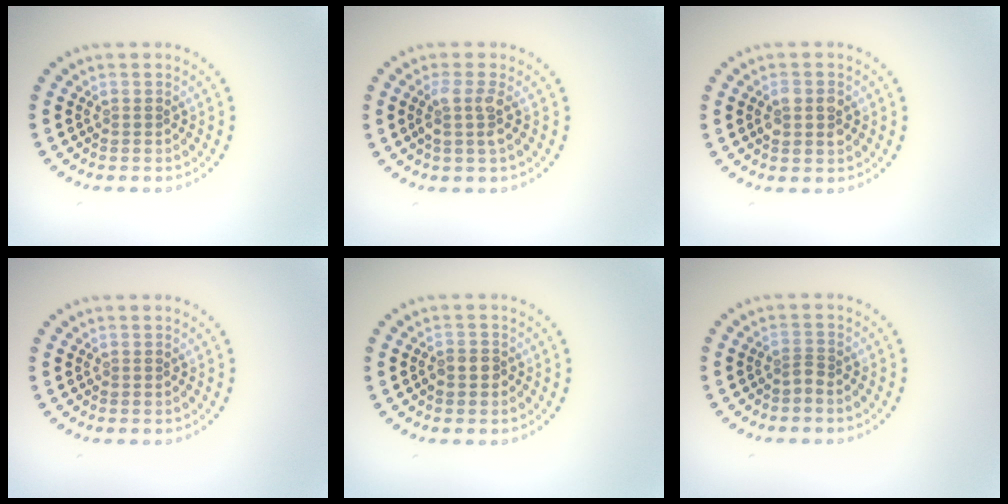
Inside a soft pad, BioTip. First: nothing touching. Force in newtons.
{"total": 2.0, "press": 1.6, "slide": 1.2}
{"total": 2.6, "press": 2.6, "slide": 0.3}
{"total": 0.0}
{"total": 1.7, "press": 1.6, "slide": 0.5}
{"total": 0.7, "press": 0.3, "slide": 0.6}